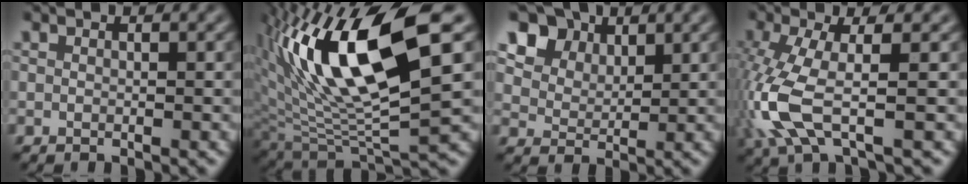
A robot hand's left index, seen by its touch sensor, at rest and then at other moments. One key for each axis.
{"total": 13.0, "fx": 4.6, "fy": 3.8, "fz": 11.5, "tx": -0.212, "ty": 0.005, "tz": 0.088}
{"total": 6.8, "fx": 4.3, "fy": 4.5, "fz": 2.6, "tx": -0.073, "ty": 0.001, "tz": 0.081}
{"total": 6.6, "fx": -1.7, "fy": 1.8, "fz": 6.1, "tx": -0.164, "ty": -0.006, "tz": -0.039}